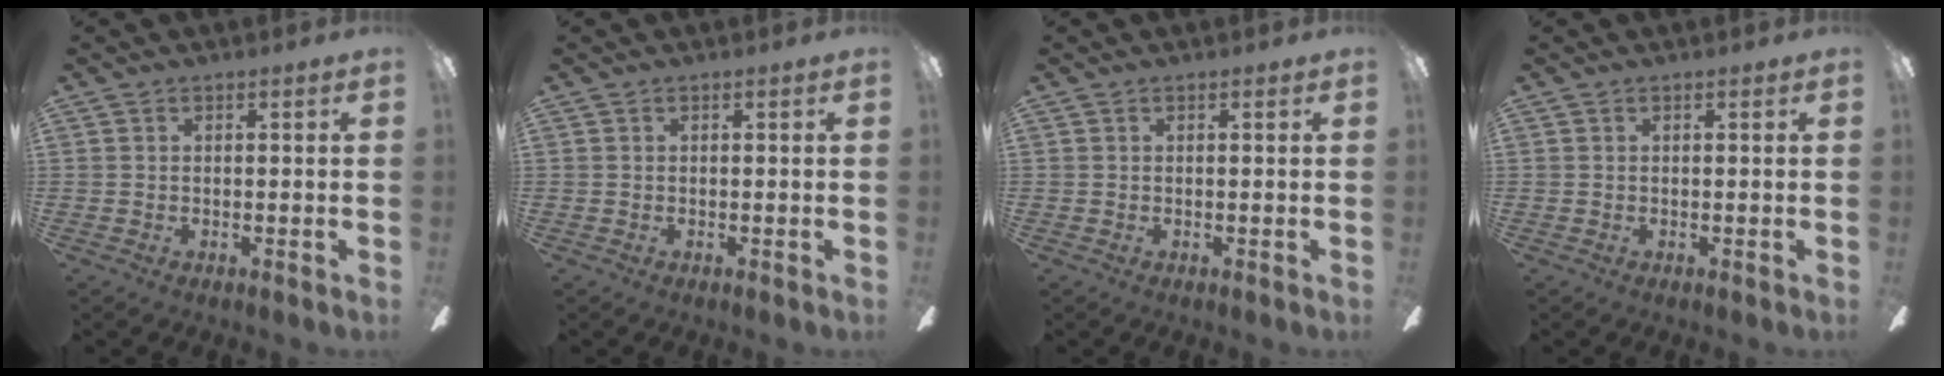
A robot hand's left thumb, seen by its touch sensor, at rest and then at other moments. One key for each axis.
{"total": 0.0}
{"total": 0.0}
{"total": 0.0}